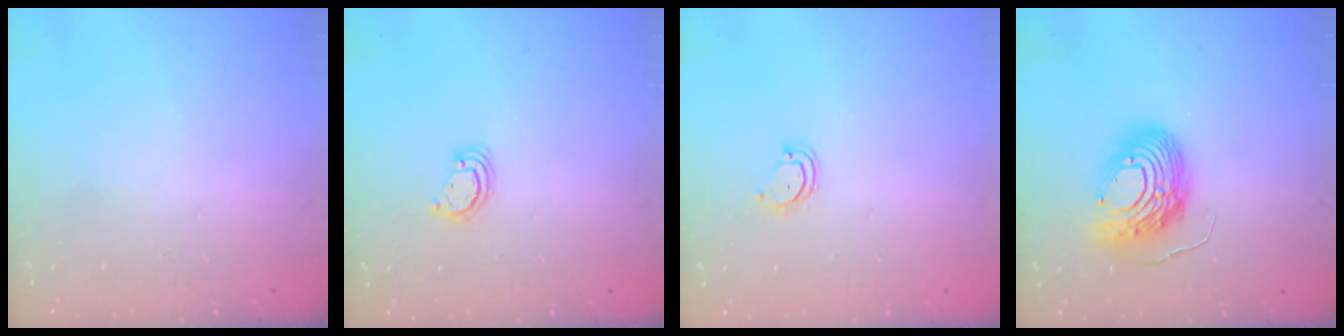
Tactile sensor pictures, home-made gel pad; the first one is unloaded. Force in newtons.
{"total": 2.6, "press": 2.6, "slide": 0.3}
{"total": 3.8, "press": 3.8, "slide": 0.4}
{"total": 13.4, "press": 13.4, "slide": 1.3}